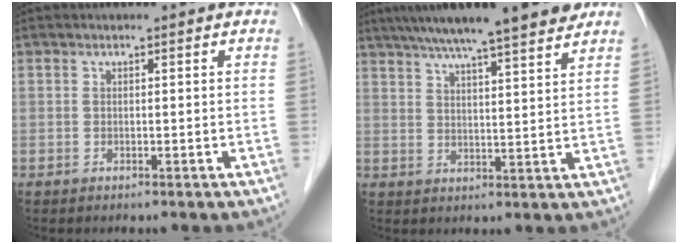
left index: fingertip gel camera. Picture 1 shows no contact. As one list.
[{"total": 14.5, "force": [11.9, 0.5, 8.2], "torque": [-0.131, 0.025, 0.169]}]